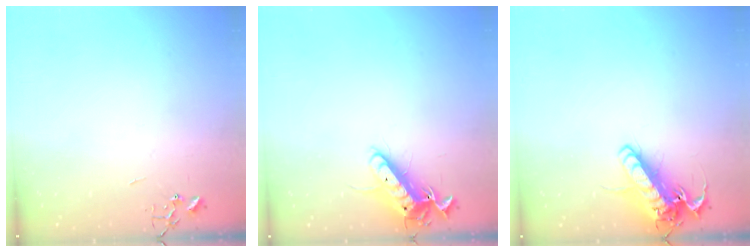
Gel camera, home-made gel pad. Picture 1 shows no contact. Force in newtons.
{"total": 12.2, "press": 12.1, "slide": 1.4}
{"total": 16.2, "press": 16.0, "slide": 2.5}